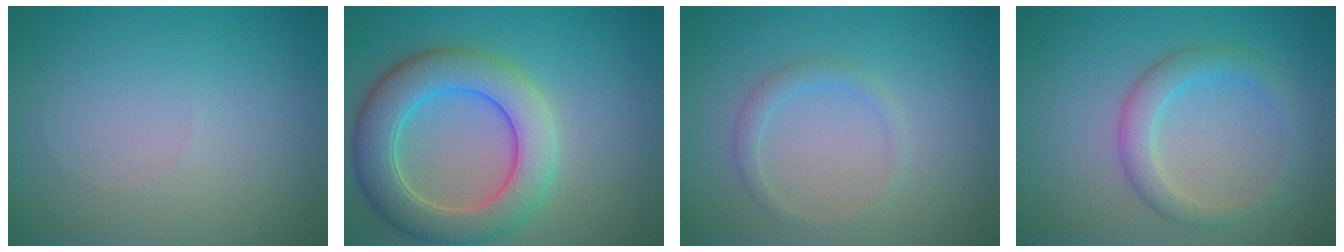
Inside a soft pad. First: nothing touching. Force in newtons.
{"total": 7.2, "press": 7.2, "slide": 0.5}
{"total": 1.4, "press": 1.4, "slide": 0.1}
{"total": 2.8, "press": 2.8, "slide": 0.2}